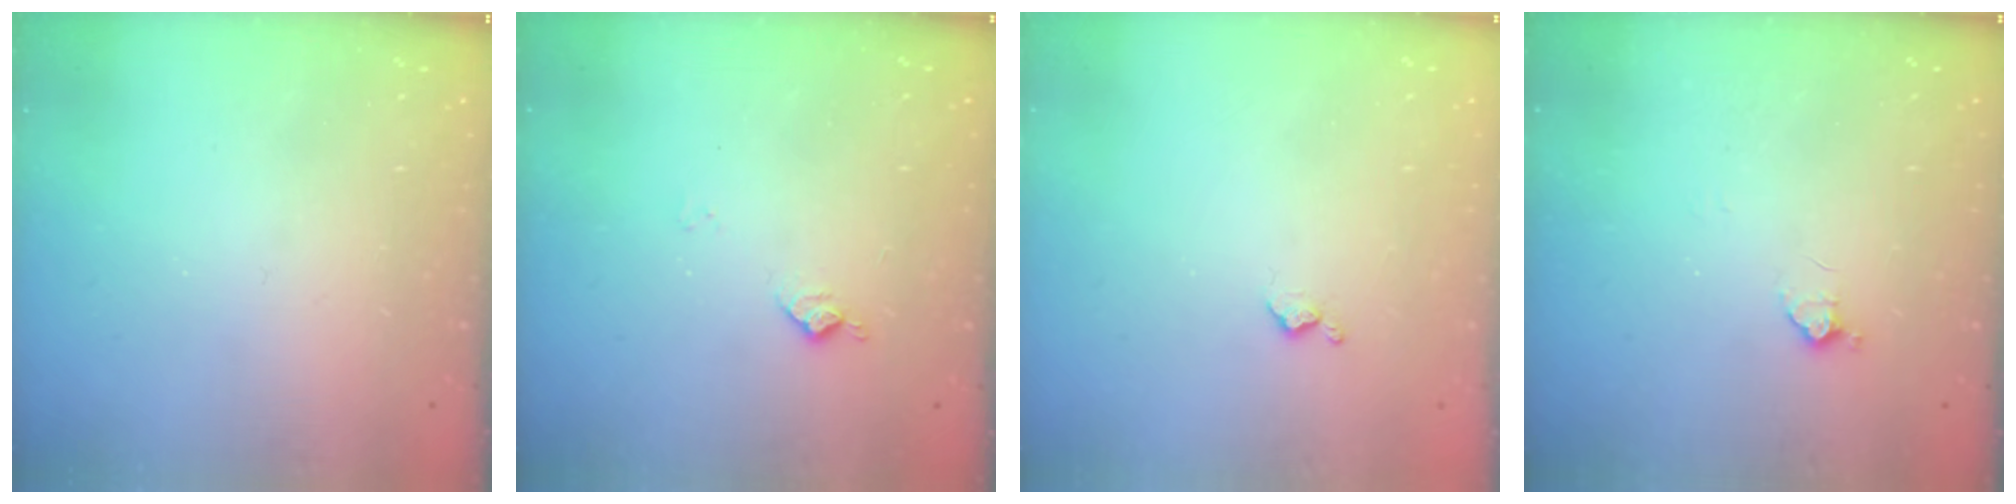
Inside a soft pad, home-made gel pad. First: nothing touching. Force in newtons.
{"total": 6.0, "press": 5.9, "slide": 0.9}
{"total": 3.4, "press": 3.3, "slide": 0.6}
{"total": 4.4, "press": 4.4, "slide": 0.8}